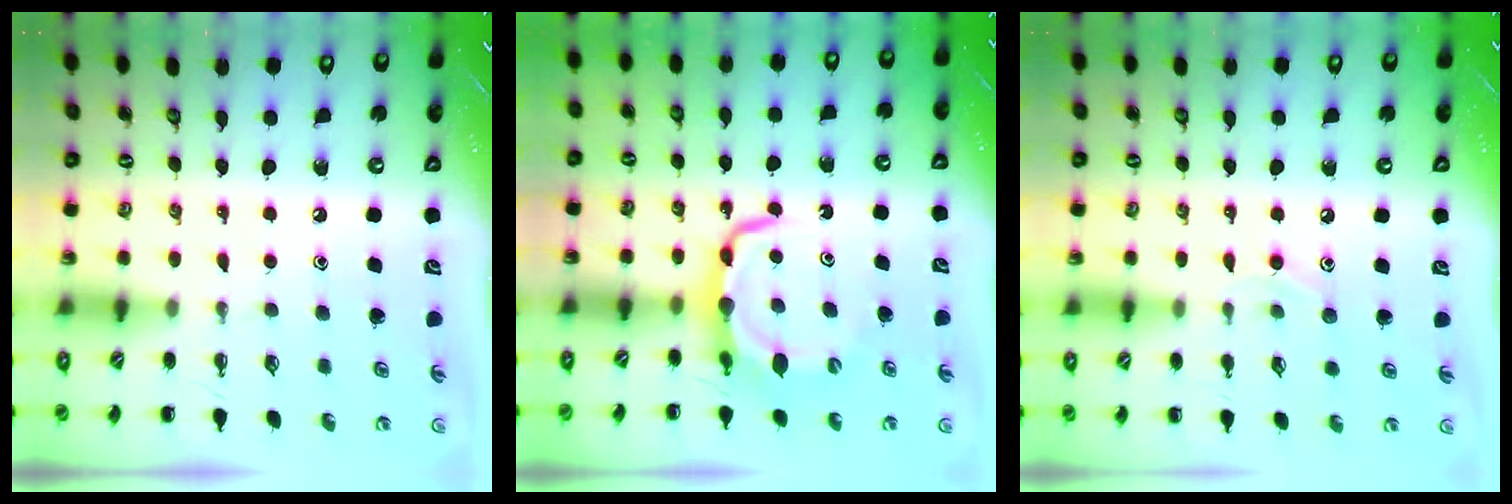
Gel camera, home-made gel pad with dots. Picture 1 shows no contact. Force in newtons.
{"total": 7.2, "press": 7.2, "slide": 0.4}
{"total": 6.5, "press": 6.3, "slide": 1.8}